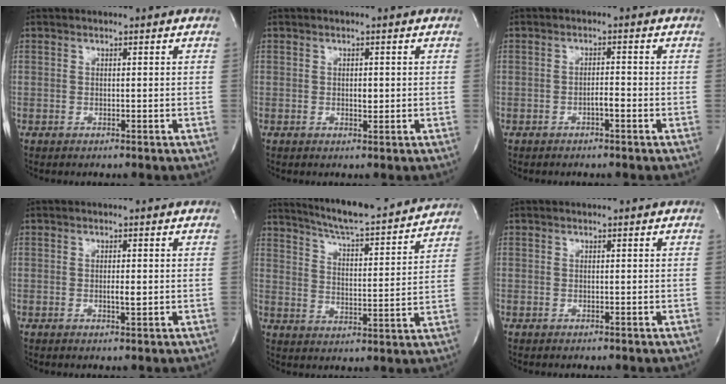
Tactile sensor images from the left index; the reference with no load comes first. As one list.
[{"total": 1.2, "force": [0.0, 0.6, 1.0], "torque": [-0.015, -0.001, 0.002]}, {"total": 1.6, "force": [-0.9, 0.2, 1.4], "torque": [-0.023, 0.002, -0.016]}, {"total": 1.5, "force": [-0.1, 0.3, 1.4], "torque": [-0.027, -0.002, -0.001]}, {"total": 18.9, "force": [17.4, 1.6, 7.3], "torque": [-0.115, -0.012, 0.243]}, {"total": 0.0}]